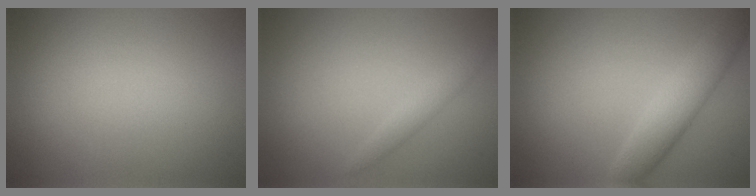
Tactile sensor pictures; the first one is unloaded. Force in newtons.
{"total": 1.5, "press": 1.5, "slide": 0.1}
{"total": 4.1, "press": 4.1, "slide": 0.1}